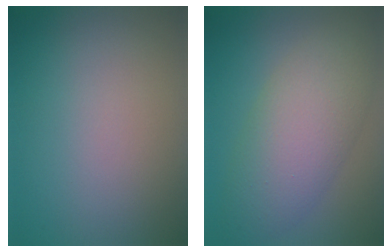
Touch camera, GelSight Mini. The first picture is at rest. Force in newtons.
{"total": 7.2, "press": 7.2, "slide": 0.1}